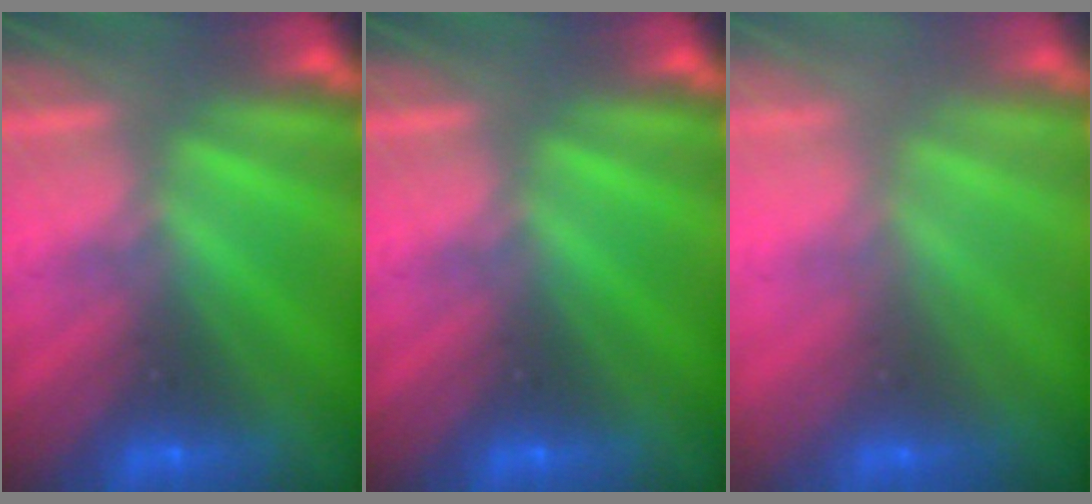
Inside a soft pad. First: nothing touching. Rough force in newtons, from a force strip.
{"total": 0.0}
{"total": 2.8}